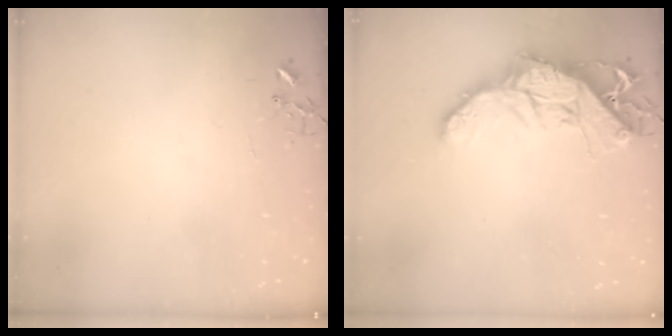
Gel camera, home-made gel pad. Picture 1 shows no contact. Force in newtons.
{"total": 16.1, "press": 16.1, "slide": 1.6}